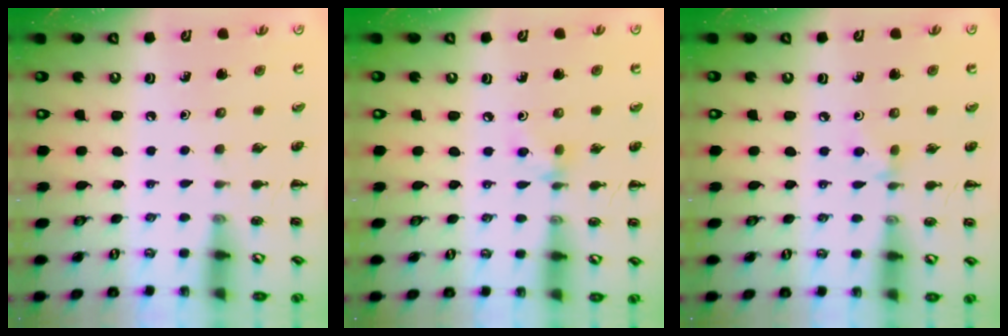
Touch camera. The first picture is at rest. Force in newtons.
{"total": 5.1, "press": 5.0, "slide": 1.1}
{"total": 3.3, "press": 3.1, "slide": 1.1}